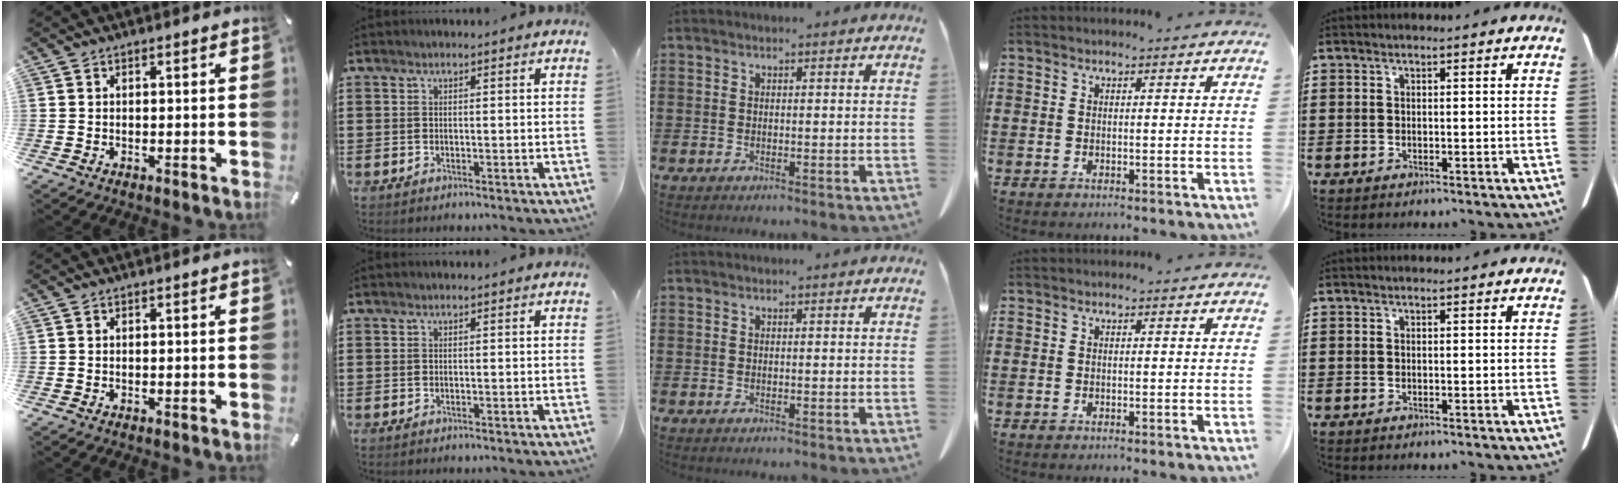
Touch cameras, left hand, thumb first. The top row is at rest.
{}